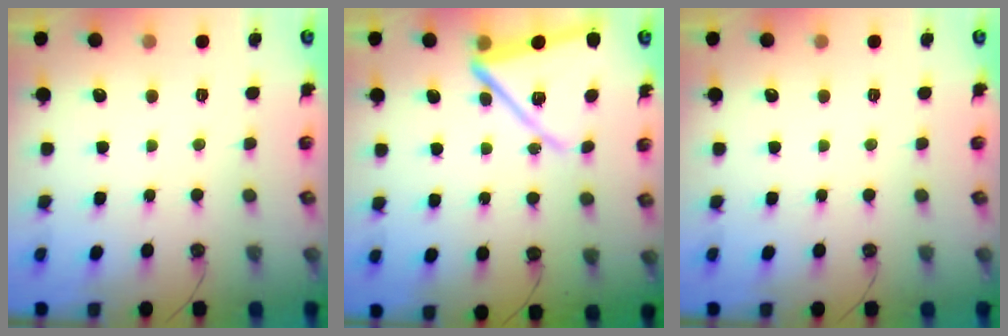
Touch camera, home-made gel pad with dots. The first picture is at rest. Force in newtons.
{"total": 15.6, "press": 15.5, "slide": 1.3}
{"total": 0.0}